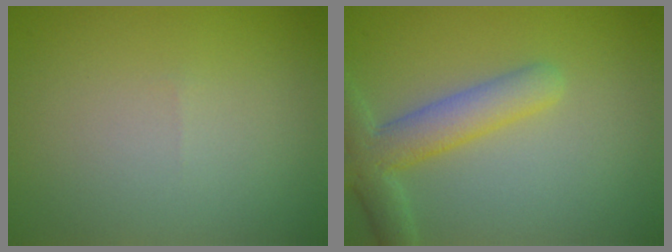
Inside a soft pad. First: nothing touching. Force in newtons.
{"total": 4.8, "press": 4.8, "slide": 0.4}